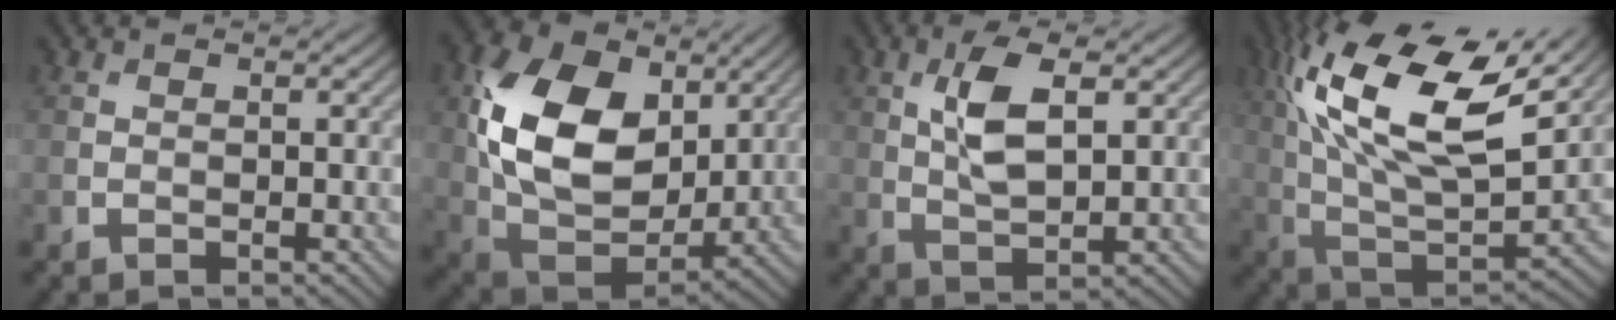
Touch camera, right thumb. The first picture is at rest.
{"total": 15.2, "force": [4.1, 10.3, 10.4], "torque": [-0.220, 0.007, 0.077]}
{"total": 6.5, "force": [1.8, 2.7, 5.6], "torque": [-0.118, 0.001, 0.037]}
{"total": 19.0, "force": [8.3, 7.9, 15.1], "torque": [-0.332, 0.026, 0.150]}